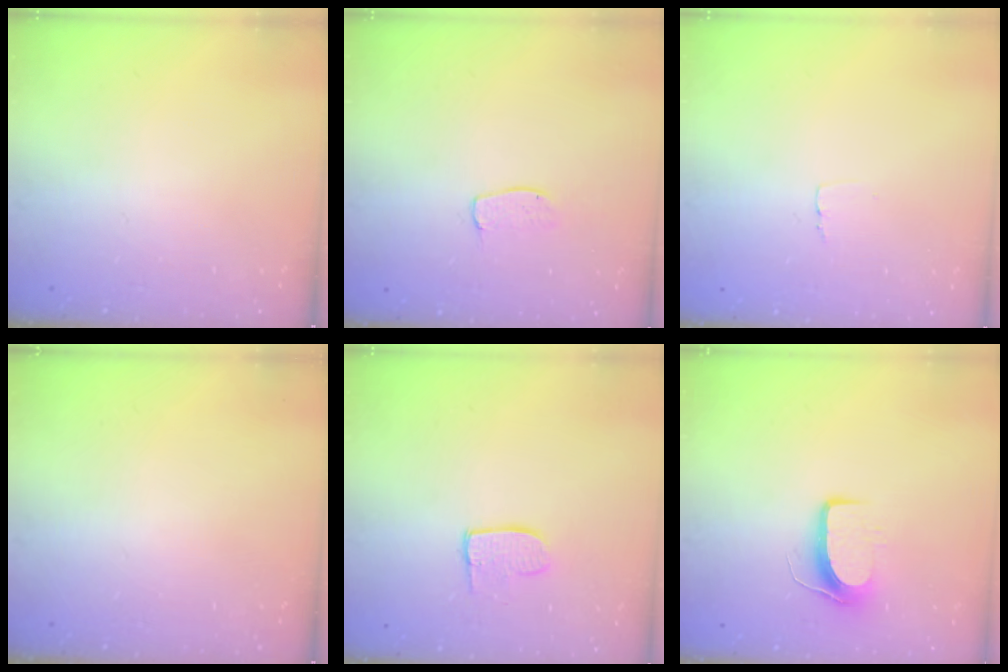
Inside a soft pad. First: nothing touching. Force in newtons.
{"total": 4.5, "press": 4.5, "slide": 0.3}
{"total": 2.6, "press": 2.6, "slide": 0.1}
{"total": 0.0}
{"total": 7.0, "press": 7.0, "slide": 0.3}
{"total": 8.7, "press": 8.7, "slide": 0.7}